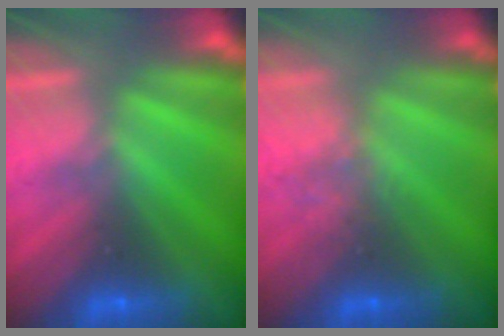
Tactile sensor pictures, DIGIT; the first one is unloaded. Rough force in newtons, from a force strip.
{"total": 2.2}